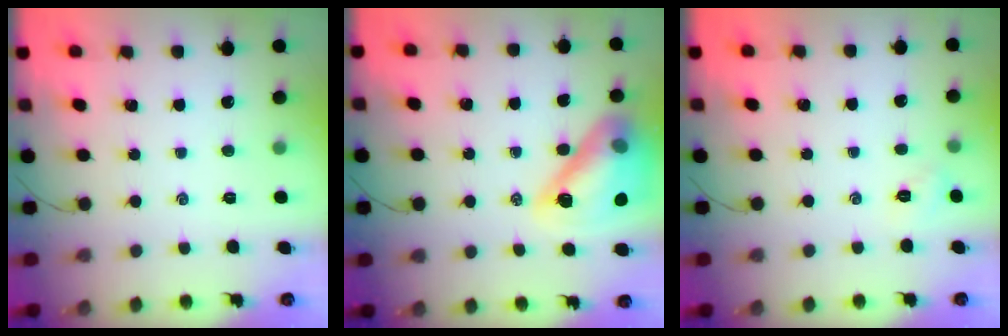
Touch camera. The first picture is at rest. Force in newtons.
{"total": 18.1, "press": 17.7, "slide": 3.8}
{"total": 2.0, "press": 1.9, "slide": 0.6}